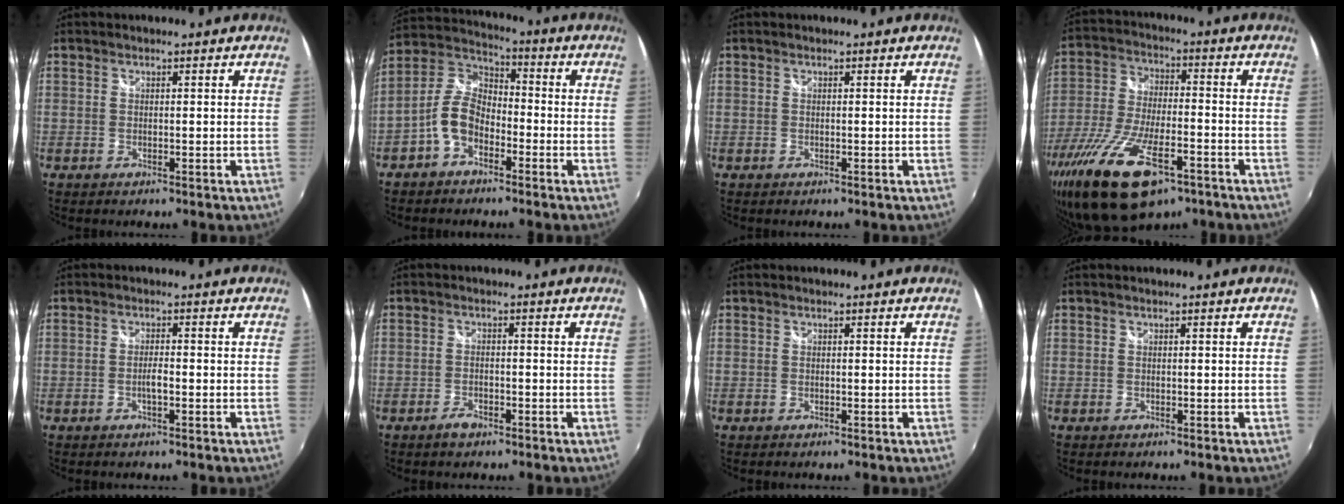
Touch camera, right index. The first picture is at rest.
{"total": 8.8, "force": [-4.2, 5.4, 5.5], "torque": [-0.123, 0.020, -0.085]}
{"total": 0.0}
{"total": 21.1, "force": [-12.8, 8.2, 14.7], "torque": [-0.305, -0.060, -0.224]}
{"total": 1.8, "force": [-0.7, 0.3, 1.6], "torque": [-0.031, 0.001, -0.014]}
{"total": 2.5, "force": [-1.9, 1.2, 1.1], "torque": [-0.027, -0.001, -0.034]}
{"total": 0.0}
{"total": 0.0}